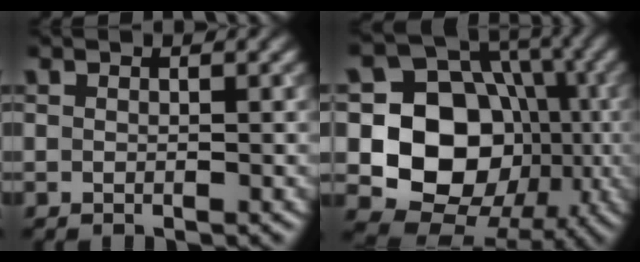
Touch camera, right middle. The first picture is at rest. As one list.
[{"total": 13.2, "force": [-2.0, 11.0, 7.0], "torque": [-0.110, -0.015, -0.053]}]